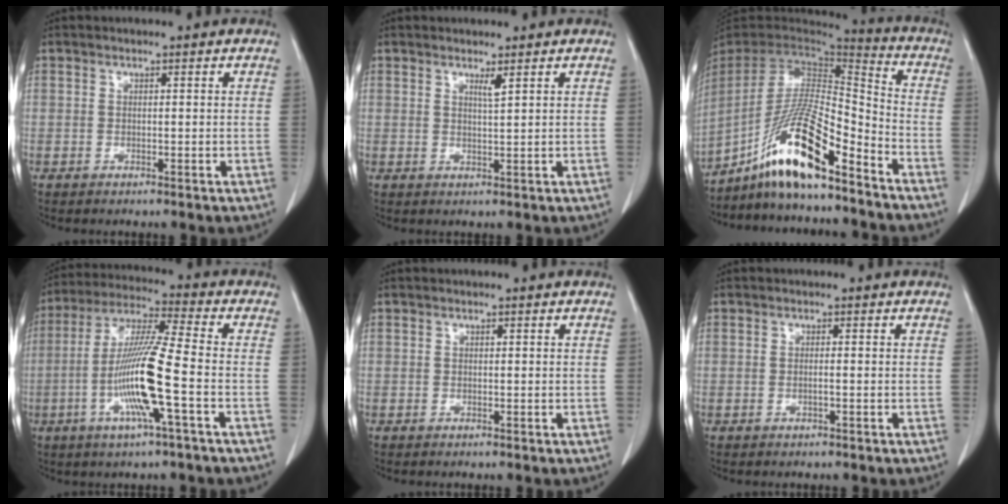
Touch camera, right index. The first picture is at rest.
{"total": 1.4, "force": [0.9, -0.3, 1.0], "torque": [-0.019, -0.010, 0.017]}
{"total": 16.1, "force": [-11.0, 1.7, 11.6], "torque": [-0.227, -0.004, -0.201]}
{"total": 13.3, "force": [-3.5, -0.2, 12.8], "torque": [-0.258, -0.006, -0.075]}
{"total": 0.0}
{"total": 0.7, "force": [-0.2, 0.0, 0.7], "torque": [-0.015, 0.000, -0.003]}